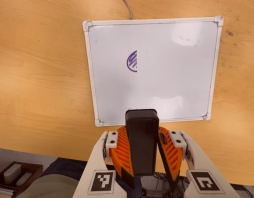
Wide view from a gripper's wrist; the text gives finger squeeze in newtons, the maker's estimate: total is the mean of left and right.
{"total": 11.2, "left": 10.7, "right": 11.8}